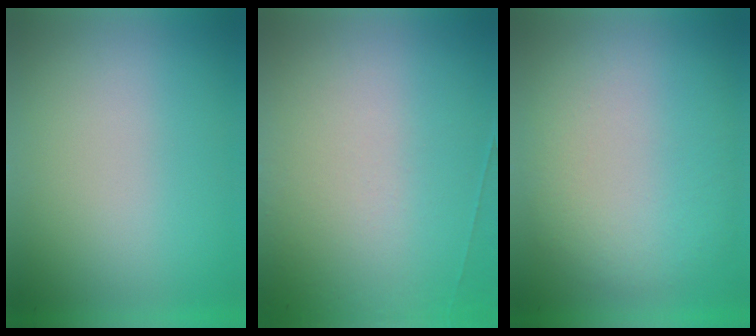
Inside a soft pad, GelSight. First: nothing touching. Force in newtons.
{"total": 6.9}
{"total": 2.2}